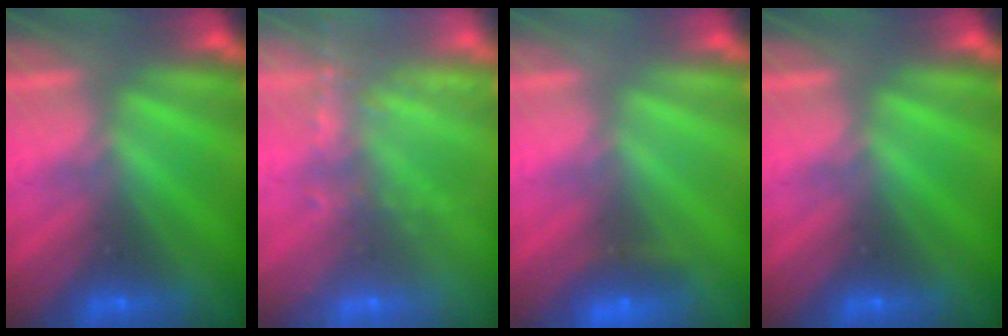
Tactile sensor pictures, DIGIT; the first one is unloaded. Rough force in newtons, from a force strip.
{"total": 13.7}
{"total": 2.3}
{"total": 0.0}